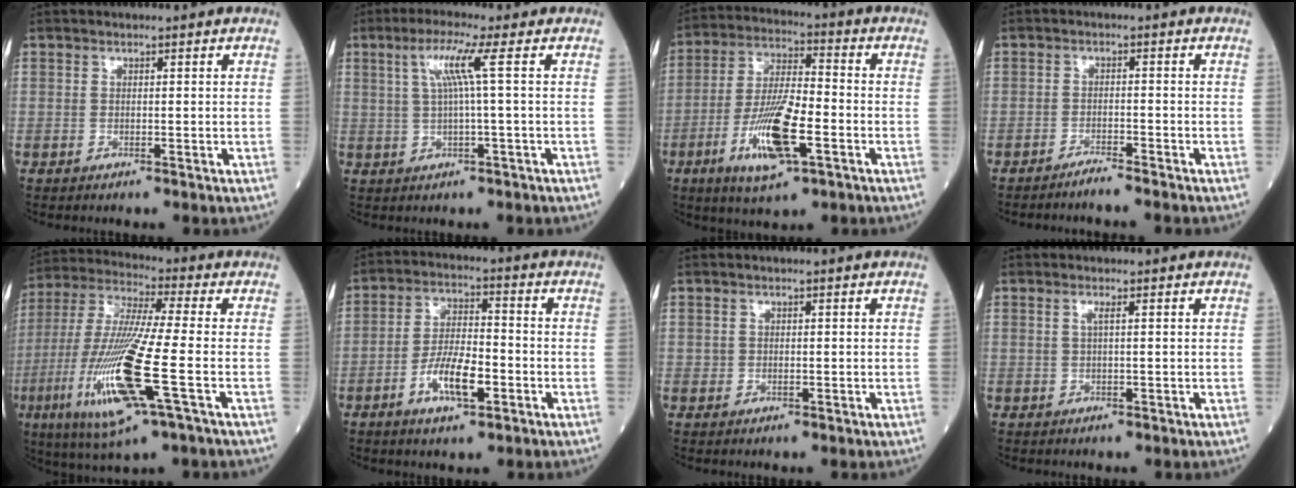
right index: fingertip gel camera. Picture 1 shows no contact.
{"total": 5.3, "force": [1.4, -1.1, 5.0], "torque": [-0.102, 0.011, 0.031]}
{"total": 12.9, "force": [-4.9, 2.9, 11.6], "torque": [-0.226, -0.009, -0.086]}
{"total": 2.4, "force": [-2.3, -0.3, 0.7], "torque": [-0.015, -0.003, -0.039]}
{"total": 18.4, "force": [-5.5, 1.1, 17.5], "torque": [-0.379, -0.027, -0.105]}
{"total": 8.3, "force": [-3.4, 2.5, 7.1], "torque": [-0.134, 0.003, -0.062]}
{"total": 0.7, "force": [-0.1, 0.6, 0.3], "torque": [-0.004, 0.001, -0.002]}
{"total": 1.0, "force": [0.3, 0.0, 1.0], "torque": [-0.025, 0.004, 0.005]}